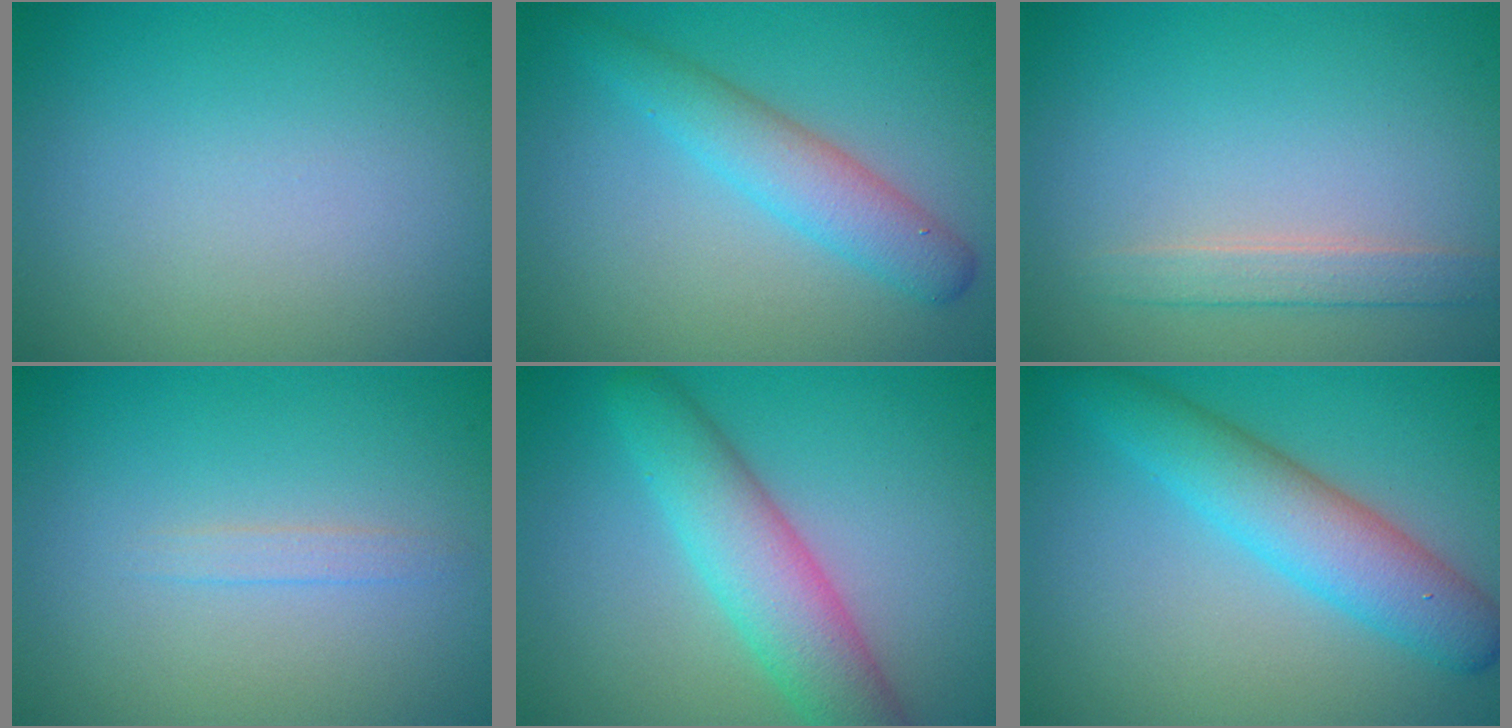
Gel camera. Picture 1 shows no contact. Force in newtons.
{"total": 3.5, "press": 3.5, "slide": 0.2}
{"total": 1.9, "press": 1.9, "slide": 0.1}
{"total": 0.9, "press": 0.8, "slide": 0.1}
{"total": 5.6, "press": 5.6, "slide": 0.2}
{"total": 5.3, "press": 5.3, "slide": 0.0}